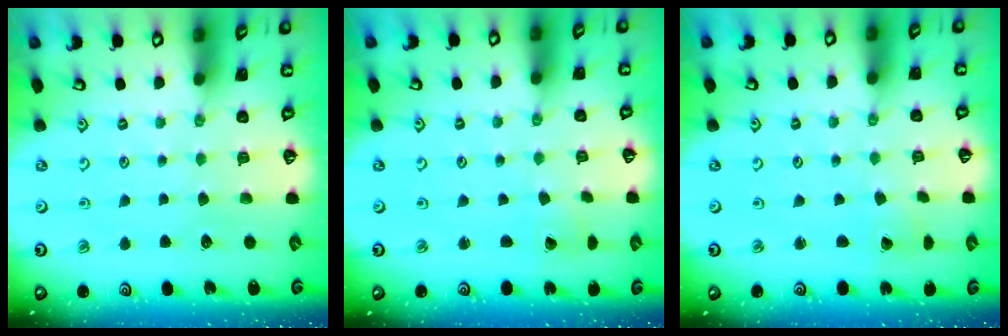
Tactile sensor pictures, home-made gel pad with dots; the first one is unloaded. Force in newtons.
{"total": 2.6, "press": 2.6, "slide": 0.2}
{"total": 2.6, "press": 2.6, "slide": 0.2}